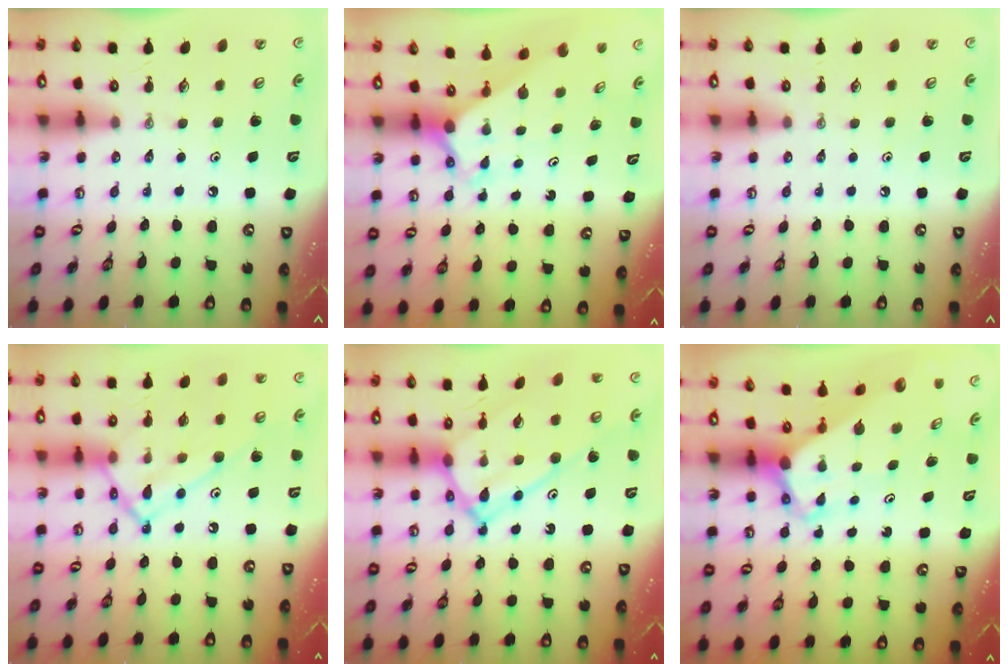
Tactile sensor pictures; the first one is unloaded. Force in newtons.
{"total": 2.7, "press": 2.7, "slide": 0.2}
{"total": 0.0}
{"total": 15.1, "press": 15.0, "slide": 1.4}
{"total": 17.3, "press": 17.2, "slide": 1.7}
{"total": 6.1, "press": 6.1, "slide": 0.3}